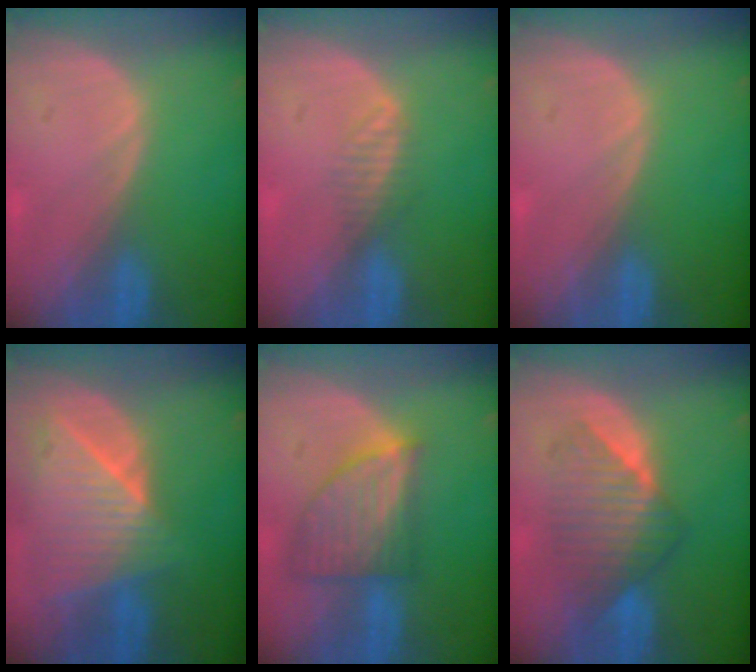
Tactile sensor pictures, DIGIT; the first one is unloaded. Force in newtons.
{"total": 2.0, "press": 1.8, "slide": 0.8}
{"total": 0.0}
{"total": 9.2, "press": 8.2, "slide": 4.0}
{"total": 7.5, "press": 6.8, "slide": 3.1}
{"total": 6.9, "press": 6.9, "slide": 0.5}